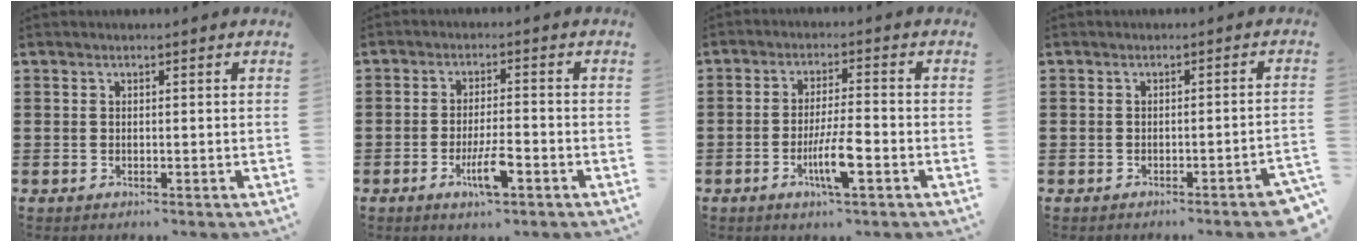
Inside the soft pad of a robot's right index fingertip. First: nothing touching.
{"total": 6.0, "force": [-2.6, 1.3, 5.2], "torque": [-0.102, -0.007, -0.049]}
{"total": 6.6, "force": [-2.5, 1.0, 6.0], "torque": [-0.118, -0.011, -0.047]}
{"total": 2.1, "force": [-1.7, -0.2, 1.3], "torque": [-0.022, -0.005, -0.031]}